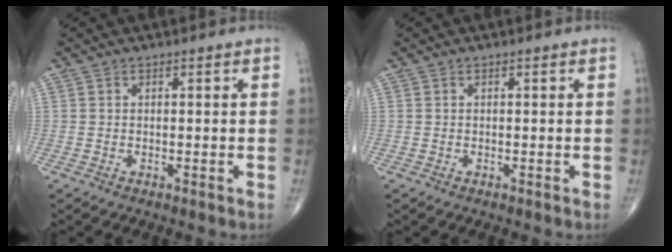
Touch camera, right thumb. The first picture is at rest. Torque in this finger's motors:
{"motor_torque": [0.09, 0.03, -0.17, -0.01, 0.02]}